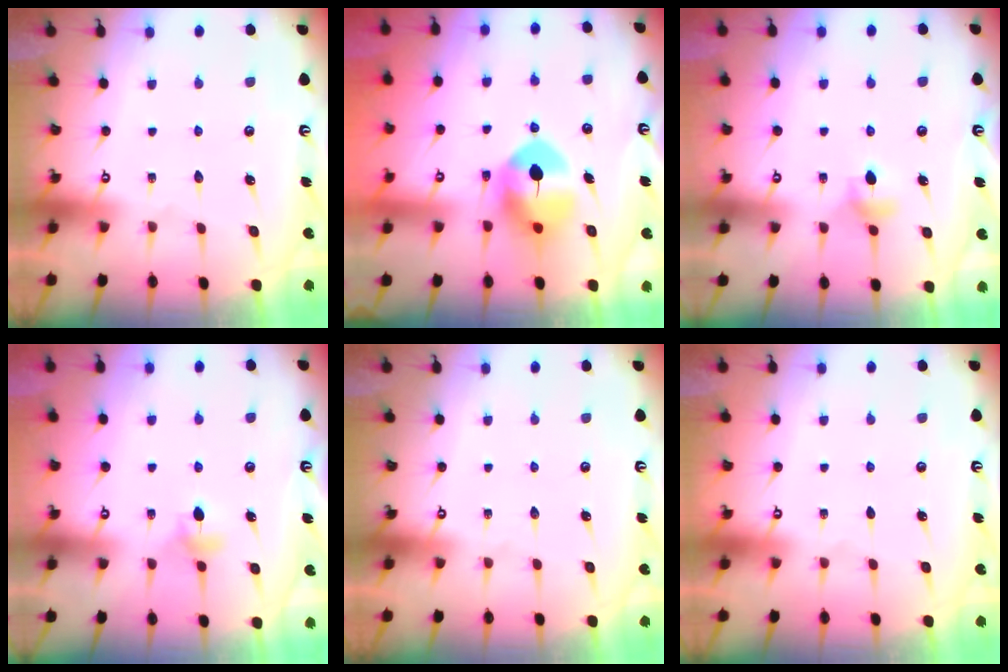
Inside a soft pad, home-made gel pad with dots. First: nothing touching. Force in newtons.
{"total": 10.5, "press": 10.4, "slide": 1.5}
{"total": 4.6, "press": 4.6, "slide": 0.8}
{"total": 4.0, "press": 3.9, "slide": 0.8}
{"total": 0.0}
{"total": 0.0}